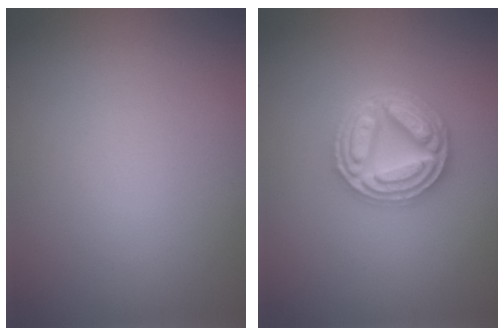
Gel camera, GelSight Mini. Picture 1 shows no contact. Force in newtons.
{"total": 5.0, "press": 4.9, "slide": 0.9}